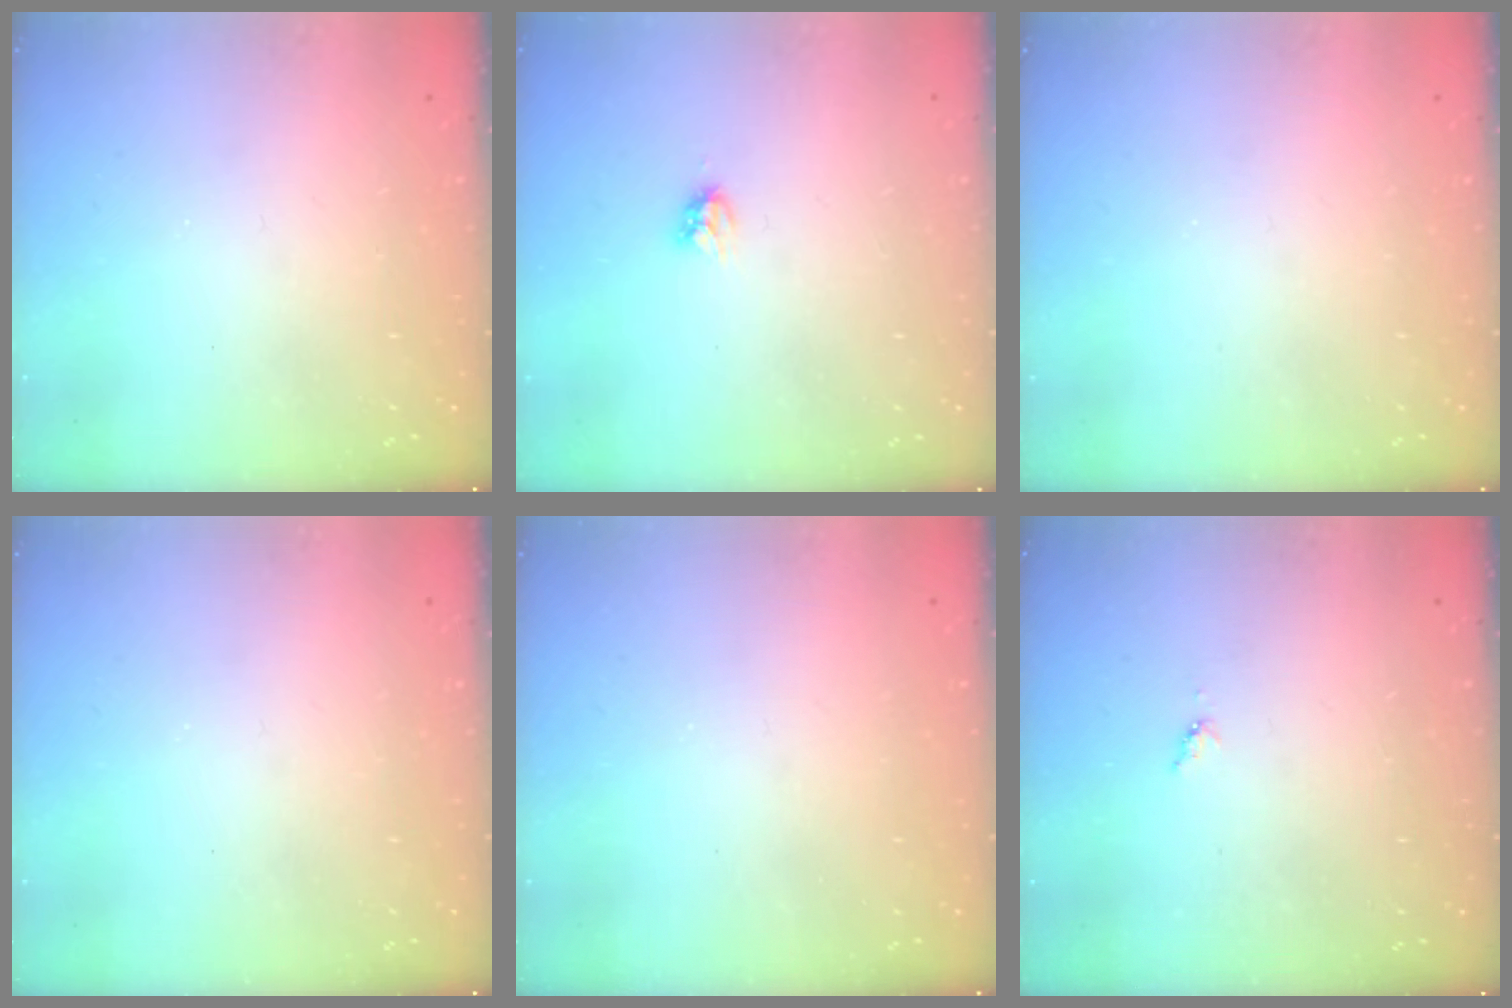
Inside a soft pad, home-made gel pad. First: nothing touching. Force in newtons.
{"total": 4.2, "press": 4.2, "slide": 0.5}
{"total": 0.0}
{"total": 0.0}
{"total": 0.0}
{"total": 3.8, "press": 3.7, "slide": 0.5}